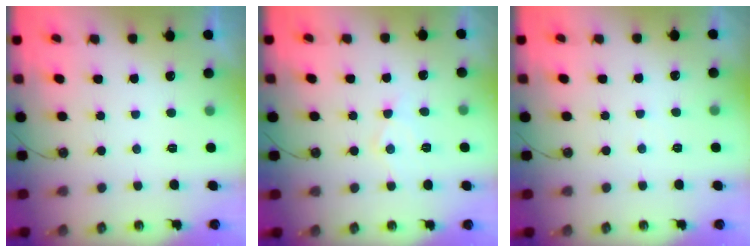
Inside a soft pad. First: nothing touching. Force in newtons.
{"total": 8.1, "press": 8.1, "slide": 0.2}
{"total": 2.5, "press": 2.4, "slide": 0.4}